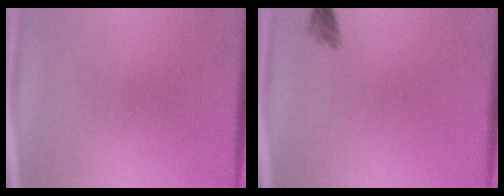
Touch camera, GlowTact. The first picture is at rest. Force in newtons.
{"total": 1.6}